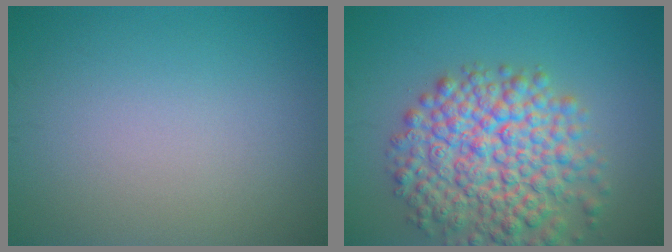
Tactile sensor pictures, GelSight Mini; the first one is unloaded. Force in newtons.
{"total": 9.0, "press": 9.0, "slide": 0.4}